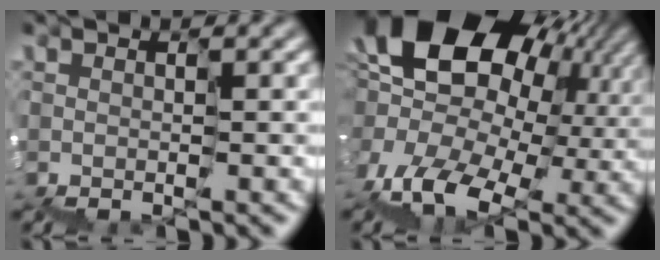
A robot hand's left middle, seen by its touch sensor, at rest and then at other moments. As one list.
[{"total": 14.9, "force": [2.1, 10.3, 10.5], "torque": [-0.196, 0.015, 0.043]}]